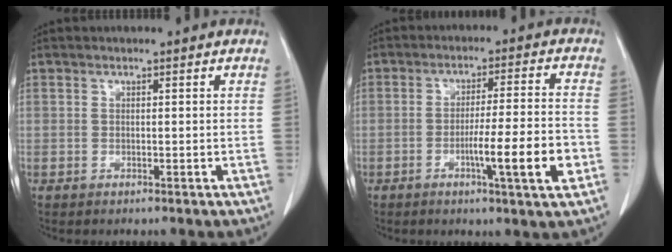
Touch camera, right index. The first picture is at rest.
{"total": 9.7, "force": [-3.3, -0.2, 9.1], "torque": [-0.141, -0.008, -0.052]}